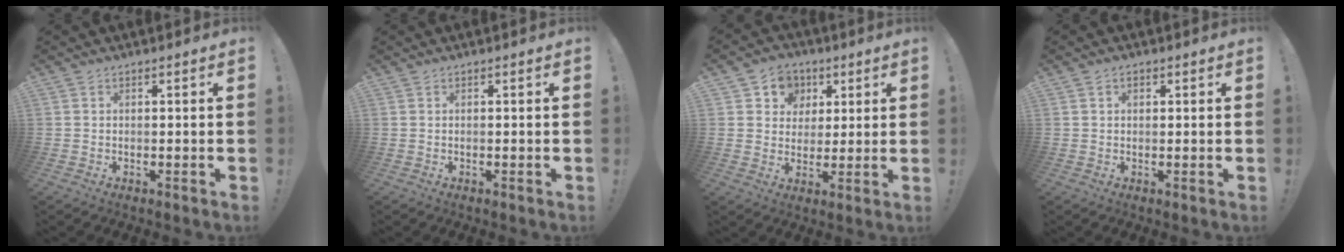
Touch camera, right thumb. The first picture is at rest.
{"total": 0.0}
{"total": 8.4, "force": [2.9, 7.6, 1.8], "torque": [-0.028, -0.014, 0.060]}
{"total": 1.2, "force": [0.4, 1.0, 0.6], "torque": [-0.009, 0.003, 0.007]}